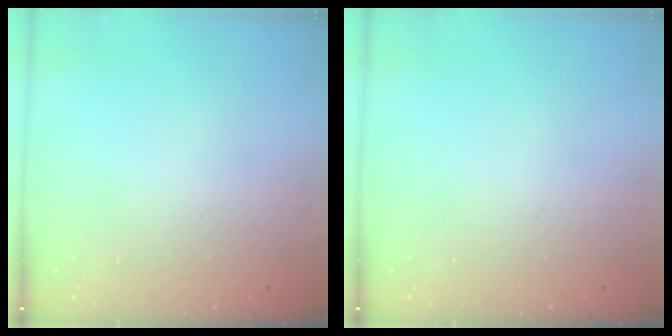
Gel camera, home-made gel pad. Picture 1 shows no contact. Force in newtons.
{"total": 0.0}